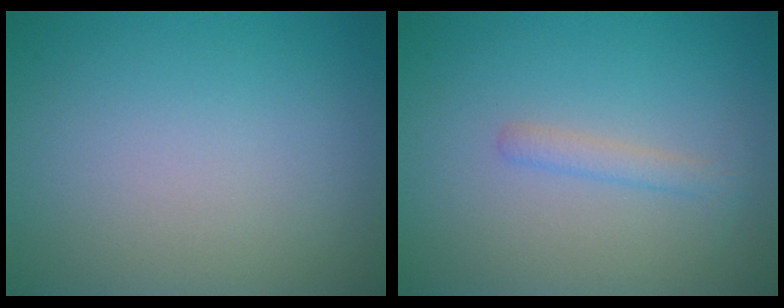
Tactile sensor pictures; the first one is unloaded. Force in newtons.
{"total": 1.4, "press": 1.4, "slide": 0.1}